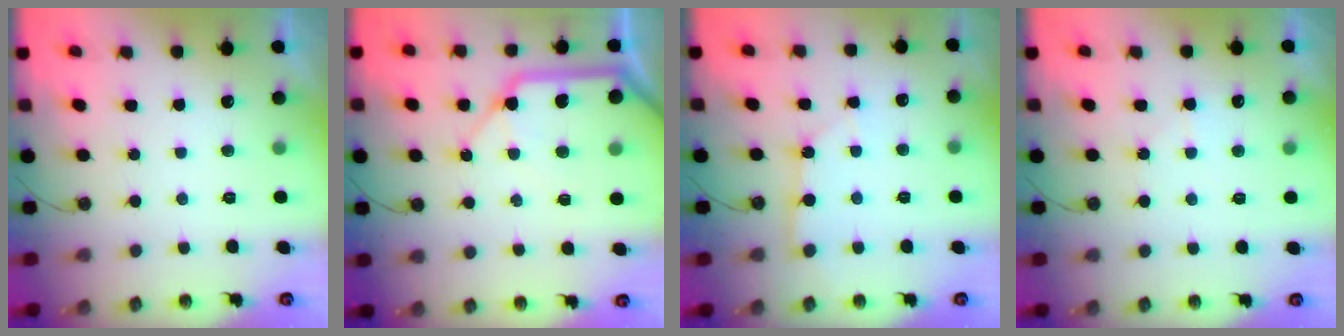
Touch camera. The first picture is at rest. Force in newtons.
{"total": 15.8, "press": 15.7, "slide": 2.2}
{"total": 3.0, "press": 3.0, "slide": 0.2}
{"total": 5.7, "press": 5.7, "slide": 0.6}